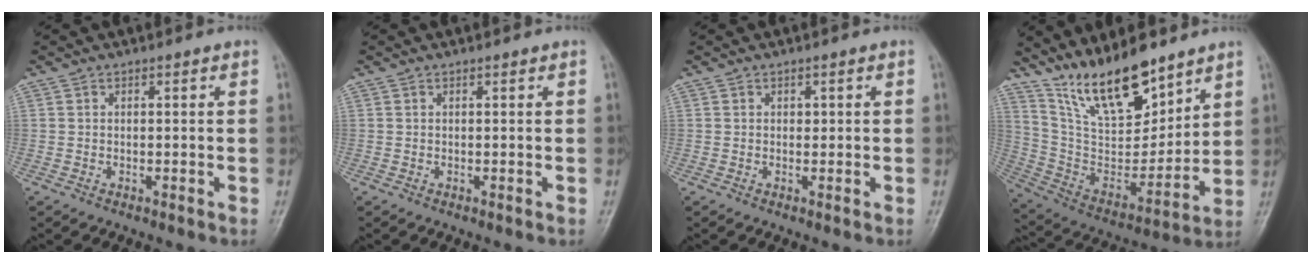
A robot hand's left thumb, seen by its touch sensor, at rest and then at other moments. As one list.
[{"total": 0.0}, {"total": 0.6, "force": [0.2, 0.5, 0.3], "torque": [0.003, 0.001, 0.003]}, {"total": 17.8, "force": [13.4, 6.3, 10.0], "torque": [-0.128, -0.082, 0.256]}]